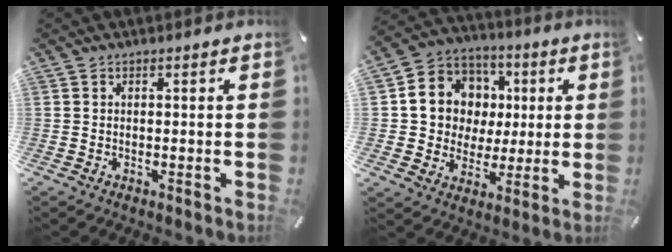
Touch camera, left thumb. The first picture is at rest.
{"total": 12.9, "force": [1.6, 12.3, 3.4], "torque": [-0.057, -0.008, 0.038]}